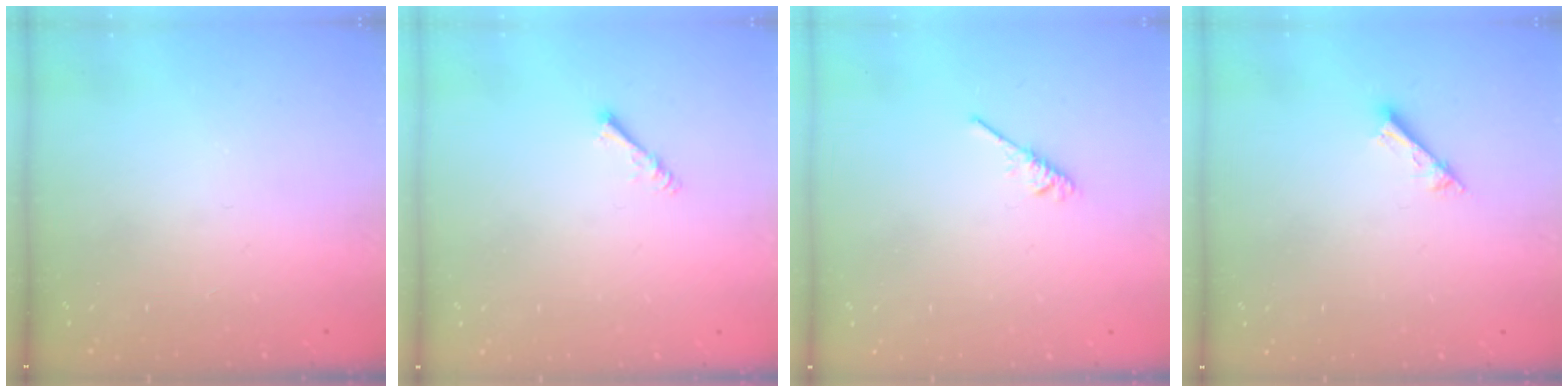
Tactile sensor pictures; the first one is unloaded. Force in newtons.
{"total": 1.4, "press": 1.3, "slide": 0.3}
{"total": 1.9, "press": 1.9, "slide": 0.4}
{"total": 2.6, "press": 2.6, "slide": 0.1}